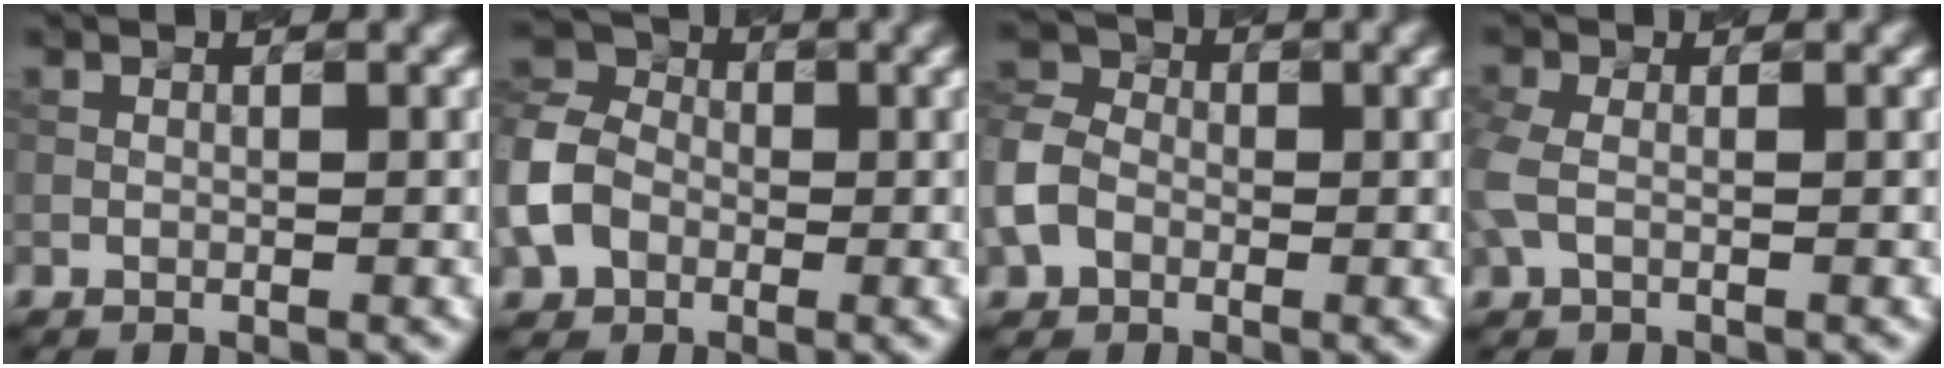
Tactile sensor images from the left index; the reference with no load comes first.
{"total": 6.0, "force": [-1.9, 4.7, 3.2], "torque": [-0.076, 0.009, -0.056]}
{"total": 4.8, "force": [-1.4, 3.8, 2.5], "torque": [-0.060, 0.012, -0.042]}
{"total": 2.7, "force": [-0.1, 1.7, 2.1], "torque": [-0.069, 0.004, -0.010]}